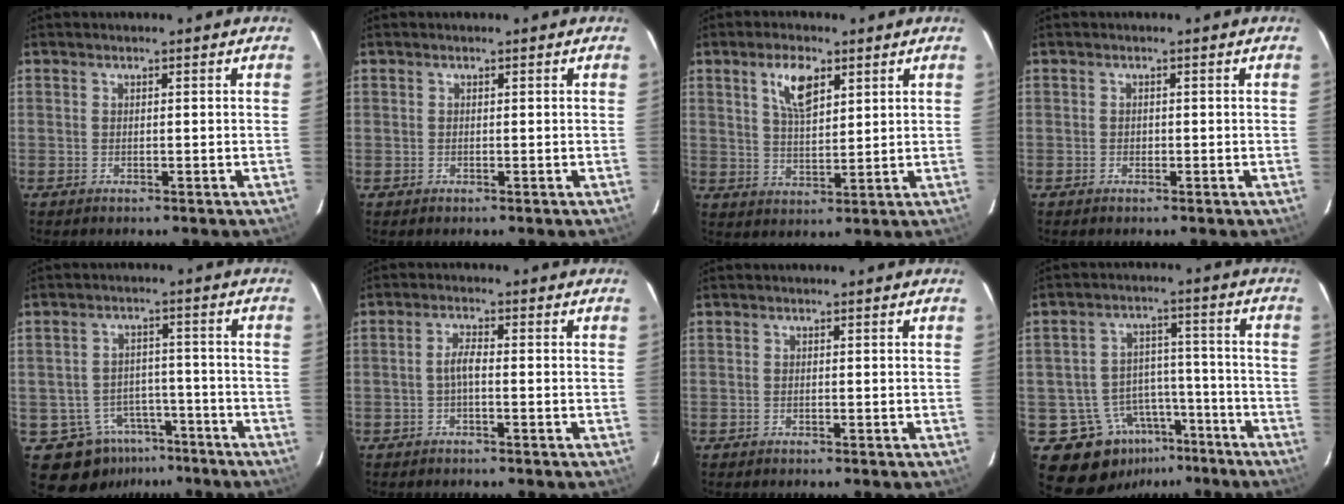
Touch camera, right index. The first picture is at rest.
{"total": 0.8, "force": [-0.1, 0.8, -0.1], "torque": [0.001, 0.002, -0.002]}
{"total": 7.0, "force": [3.5, 3.1, 5.3], "torque": [-0.095, 0.009, 0.068]}
{"total": 0.9, "force": [-0.5, 0.8, 0.0], "torque": [0.001, 0.002, -0.007]}
{"total": 9.0, "force": [-5.6, 6.7, 2.3], "torque": [-0.051, 0.028, -0.060]}
{"total": 2.1, "force": [-1.0, 0.5, 1.8], "torque": [-0.039, 0.008, -0.021]}
{"total": 0.0}
{"total": 11.8, "force": [-7.3, 8.7, 3.3], "torque": [-0.070, 0.039, -0.089]}